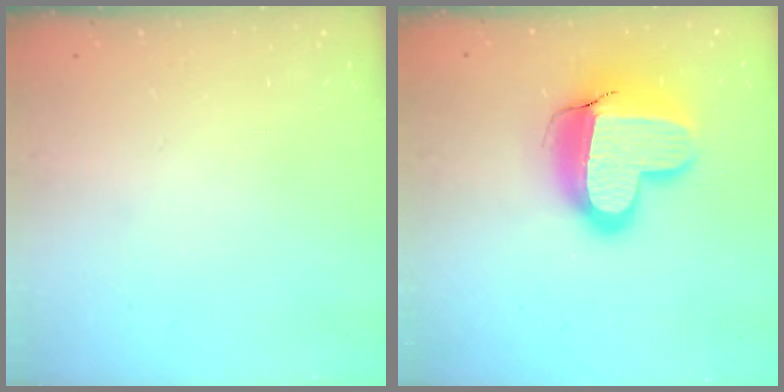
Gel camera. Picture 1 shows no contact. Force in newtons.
{"total": 18.3, "press": 18.3, "slide": 1.4}